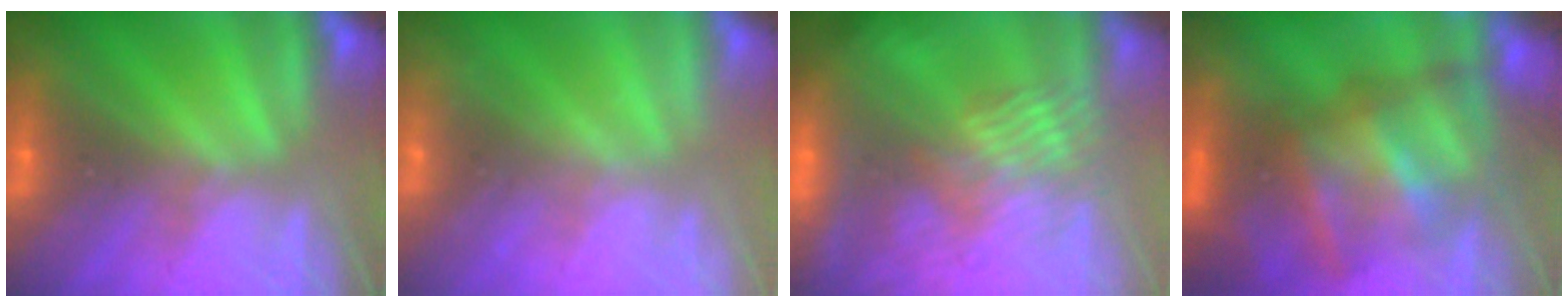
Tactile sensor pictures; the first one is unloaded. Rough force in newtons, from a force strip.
{"total": 2.1}
{"total": 8.5}
{"total": 7.6}